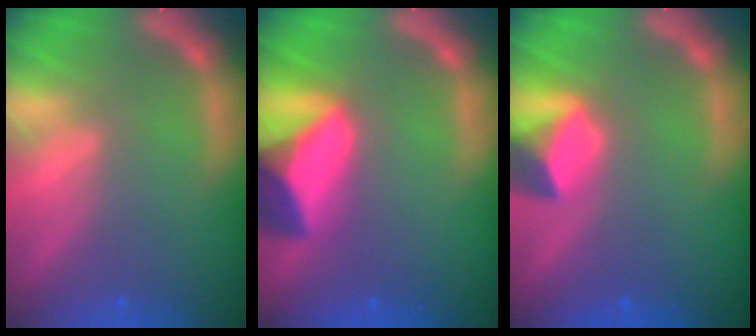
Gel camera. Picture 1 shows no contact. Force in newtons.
{"total": 10.0}
{"total": 4.0}